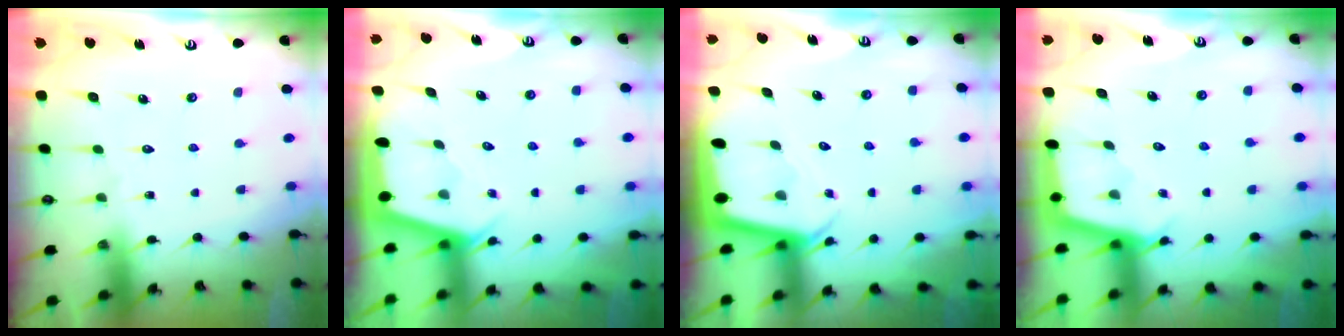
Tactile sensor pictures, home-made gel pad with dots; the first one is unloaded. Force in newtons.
{"total": 2.2, "press": 2.2, "slide": 0.3}
{"total": 2.3, "press": 2.3, "slide": 0.0}
{"total": 2.8, "press": 2.7, "slide": 0.3}